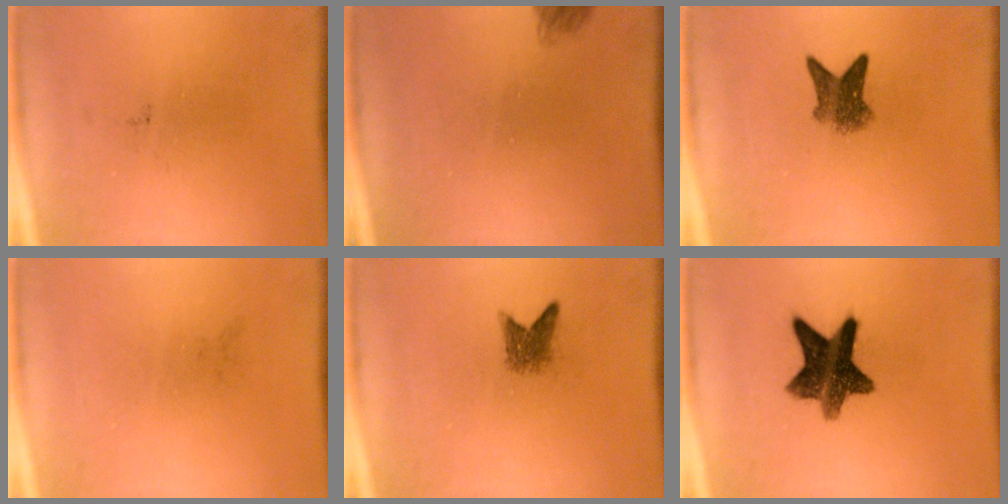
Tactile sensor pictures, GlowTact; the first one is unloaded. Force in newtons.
{"total": 1.4}
{"total": 3.9}
{"total": 0.0}
{"total": 2.3}
{"total": 11.1}